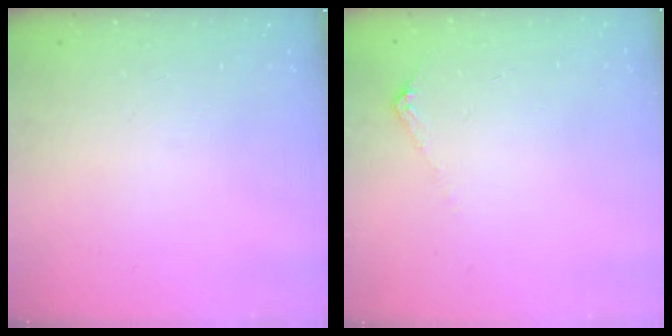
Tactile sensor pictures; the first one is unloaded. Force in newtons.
{"total": 5.4, "press": 5.4, "slide": 0.6}